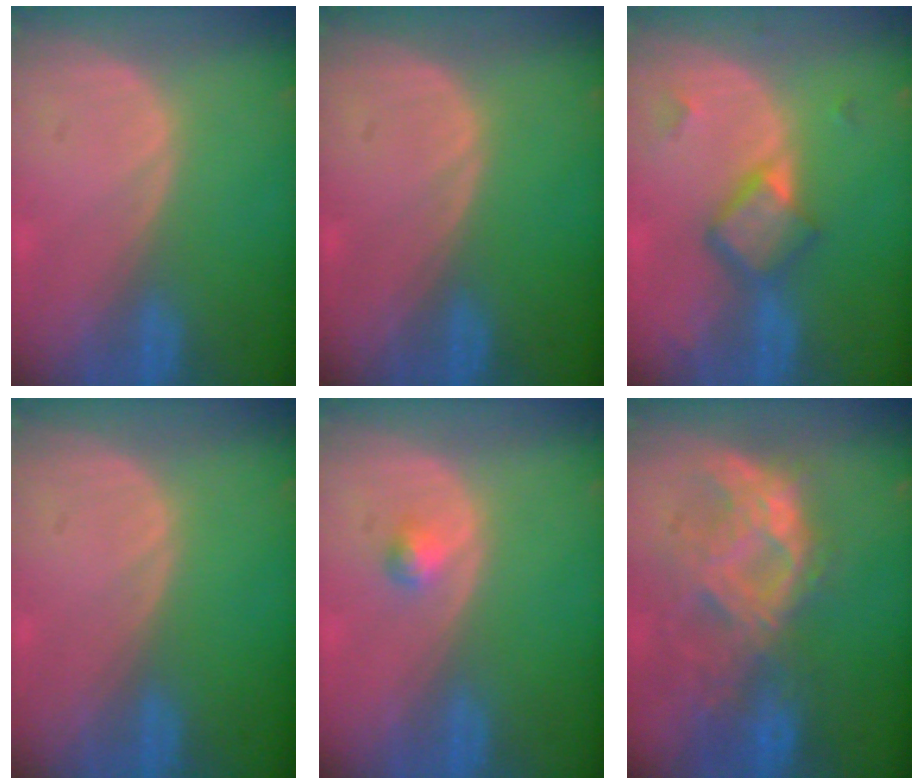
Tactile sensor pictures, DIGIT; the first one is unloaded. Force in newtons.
{"total": 0.0}
{"total": 5.8, "press": 5.0, "slide": 3.0}
{"total": 0.0}
{"total": 1.5, "press": 1.5, "slide": 0.3}
{"total": 9.7, "press": 8.9, "slide": 3.9}